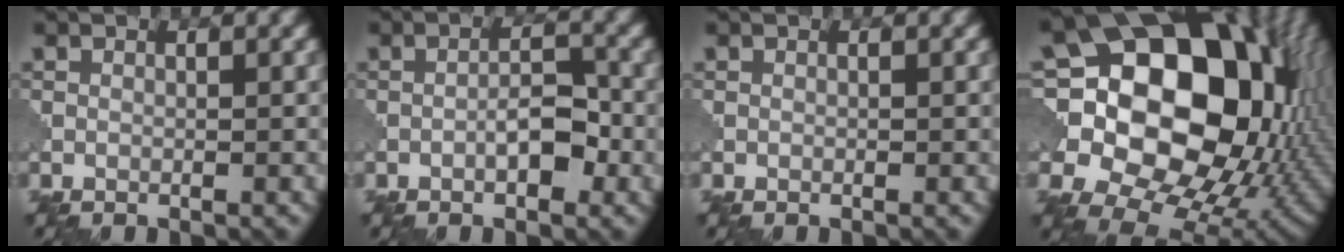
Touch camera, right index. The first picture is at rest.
{"total": 2.8, "force": [-1.1, 1.0, 2.4], "torque": [-0.037, 0.008, -0.021]}
{"total": 0.0}
{"total": 19.9, "force": [2.6, 14.8, 13.0], "torque": [-0.215, 0.016, 0.059]}